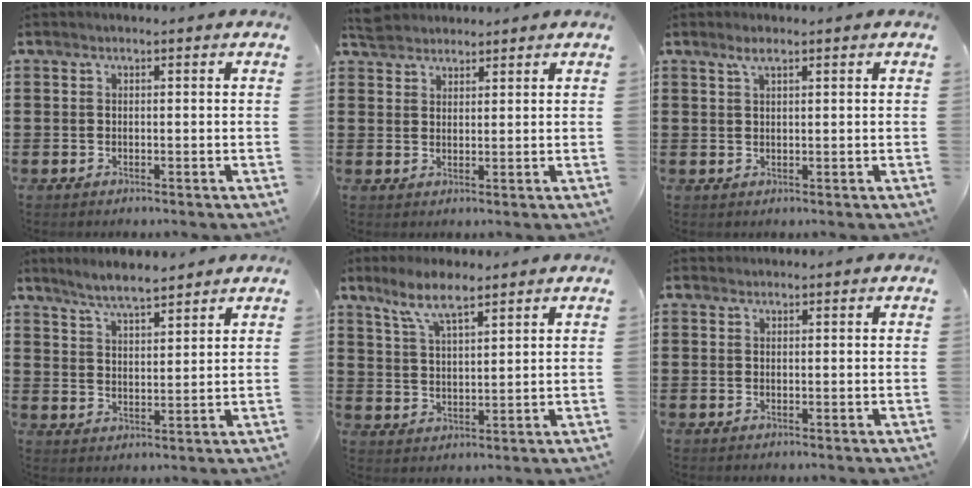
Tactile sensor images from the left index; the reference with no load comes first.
{"total": 2.7, "force": [2.5, 0.9, 0.3], "torque": [-0.013, 0.001, 0.050]}
{"total": 1.9, "force": [1.1, 0.4, 1.5], "torque": [-0.032, 0.003, 0.019]}
{"total": 4.9, "force": [4.6, 0.4, 1.7], "torque": [-0.048, -0.009, 0.082]}
{"total": 6.4, "force": [4.9, 1.4, 3.8], "torque": [-0.089, -0.001, 0.088]}
{"total": 0.5, "force": [0.4, 0.3, 0.0], "torque": [-0.002, 0.001, 0.009]}